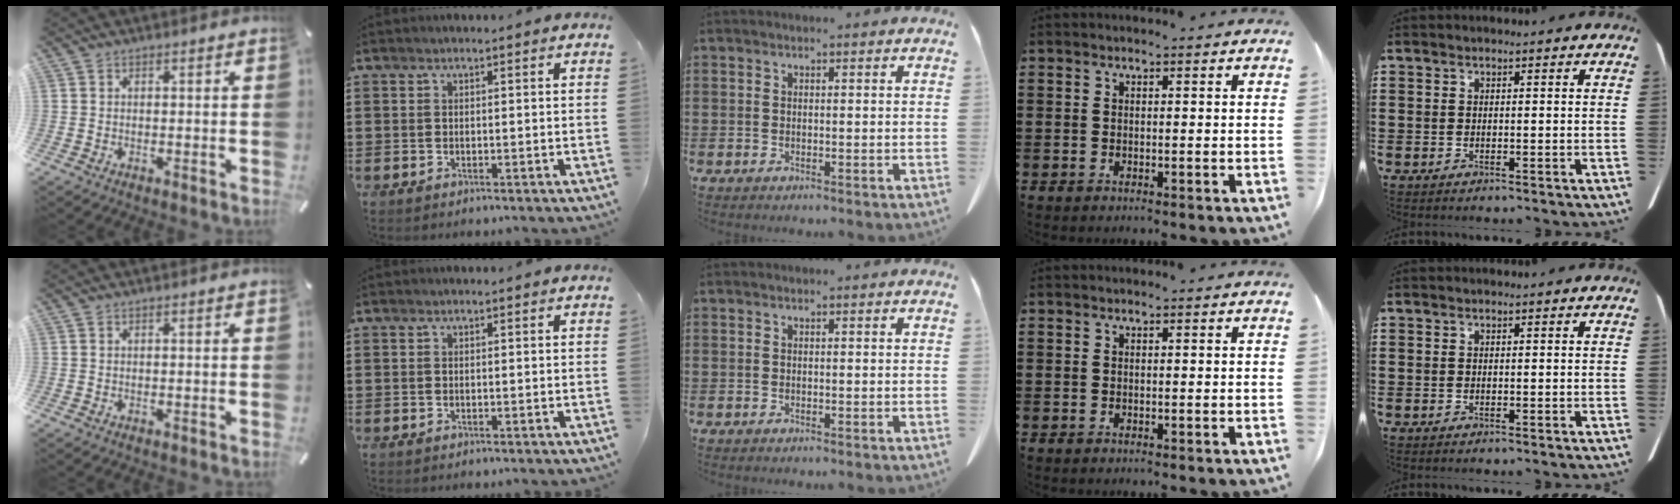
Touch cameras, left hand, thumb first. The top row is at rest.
{}